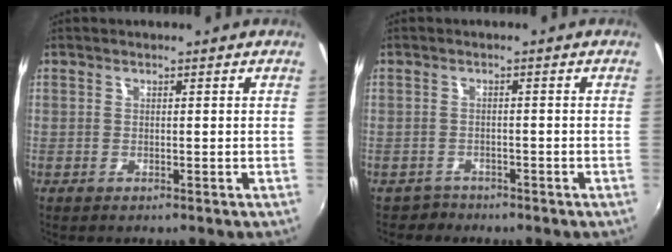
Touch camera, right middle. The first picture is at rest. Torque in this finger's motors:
{"motor_torque": [-0.47, 0.00, -0.06, 0.00]}